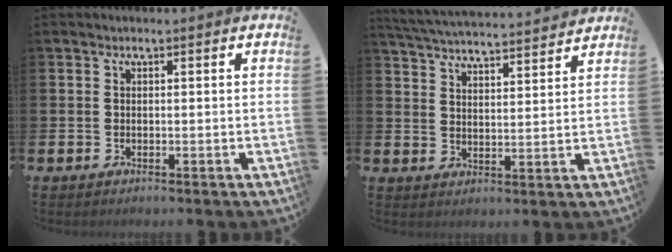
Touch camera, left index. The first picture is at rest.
{"total": 5.0, "force": [5.0, 0.2, 0.5], "torque": [-0.033, -0.037, 0.086]}